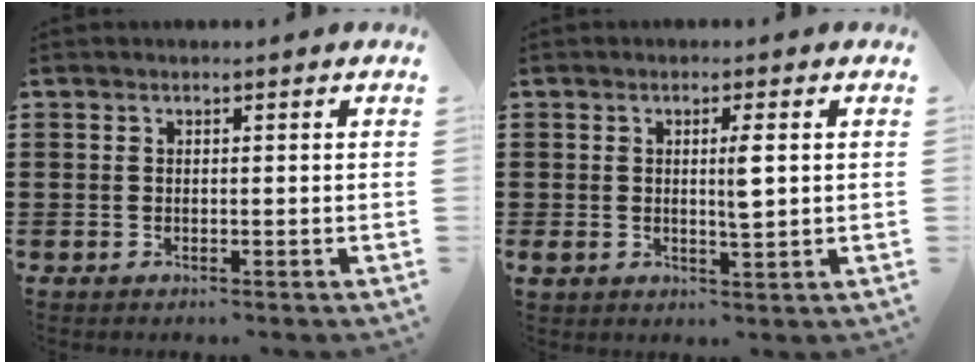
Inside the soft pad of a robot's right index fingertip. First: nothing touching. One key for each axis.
{"total": 3.2, "fx": 0.5, "fy": 0.6, "fz": 3.1, "tx": -0.059, "ty": 0.002, "tz": 0.007}